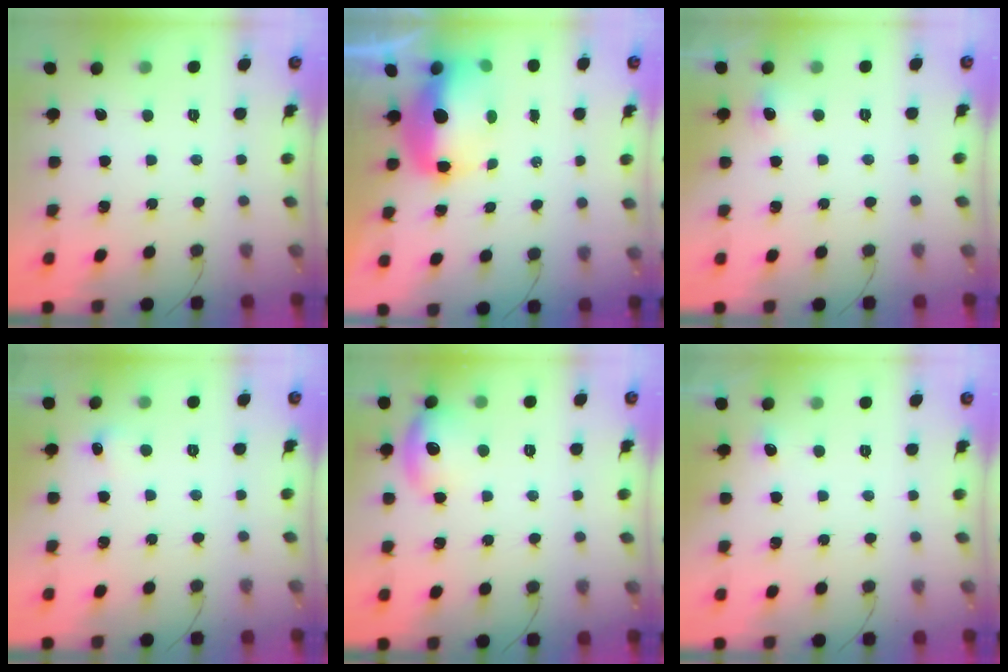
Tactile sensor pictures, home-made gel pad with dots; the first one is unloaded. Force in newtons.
{"total": 11.3, "press": 11.1, "slide": 2.3}
{"total": 4.3, "press": 3.9, "slide": 1.7}
{"total": 3.8, "press": 3.6, "slide": 1.2}
{"total": 10.8, "press": 10.0, "slide": 4.0}
{"total": 3.2, "press": 2.9, "slide": 1.4}